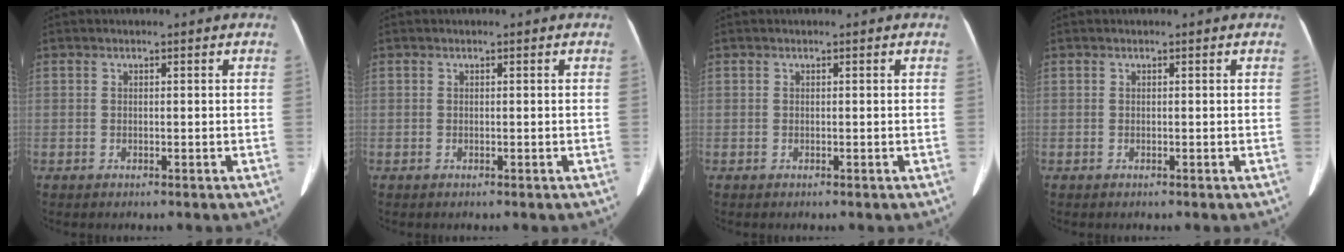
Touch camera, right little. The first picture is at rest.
{"total": 0.0}
{"total": 0.0}
{"total": 0.0}